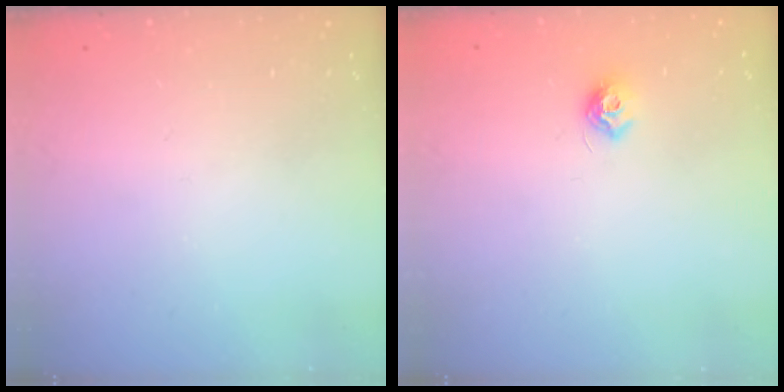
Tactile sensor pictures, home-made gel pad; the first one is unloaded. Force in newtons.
{"total": 7.2, "press": 7.2, "slide": 0.5}